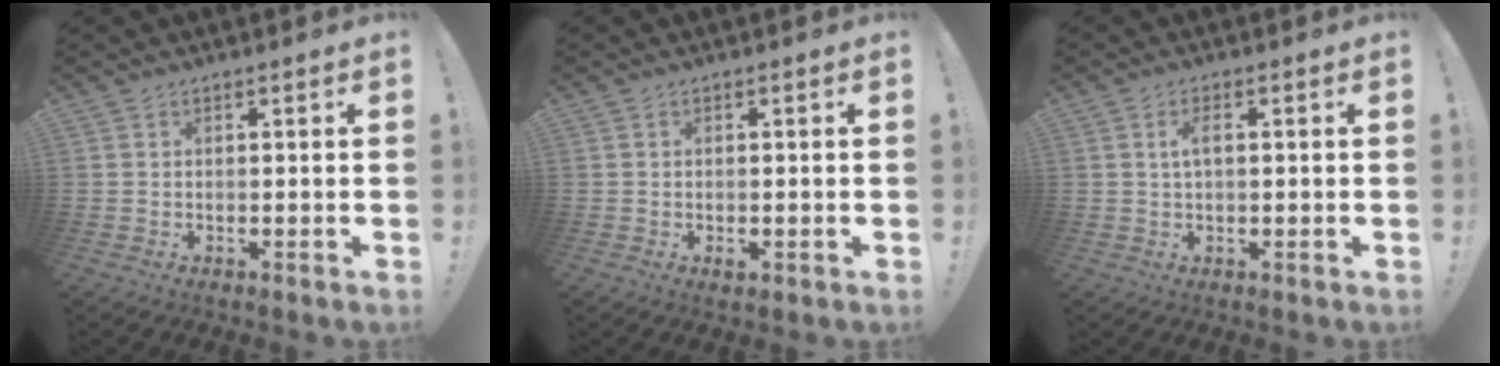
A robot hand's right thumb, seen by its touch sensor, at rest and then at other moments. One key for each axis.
{"total": 1.2, "fx": -0.5, "fy": 0.6, "fz": 0.9, "tx": -0.008, "ty": 0.000, "tz": -0.011}
{"total": 3.4, "fx": 0.7, "fy": 1.1, "fz": 3.1, "tx": -0.053, "ty": 0.001, "tz": 0.010}